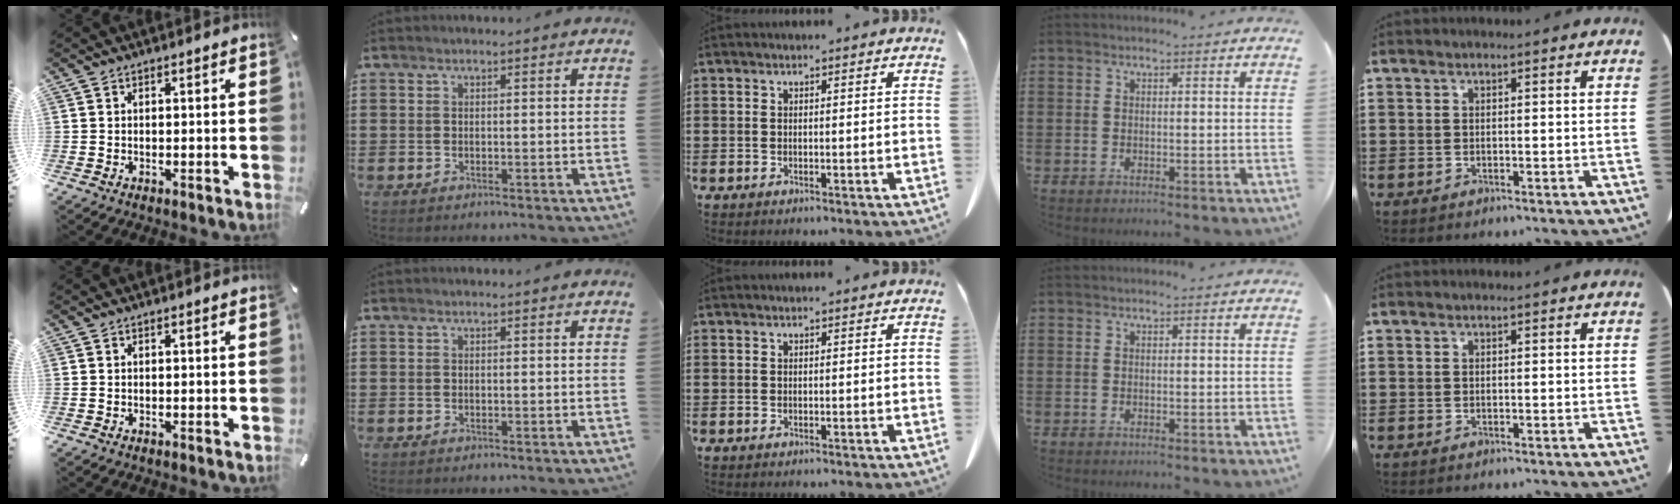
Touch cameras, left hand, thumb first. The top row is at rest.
{}